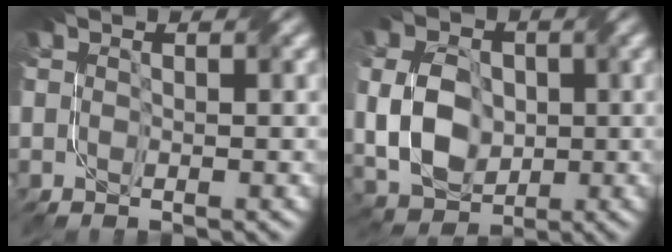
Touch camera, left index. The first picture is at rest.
{"total": 7.7, "force": [-1.1, 5.6, 5.2], "torque": [-0.112, -0.002, -0.028]}